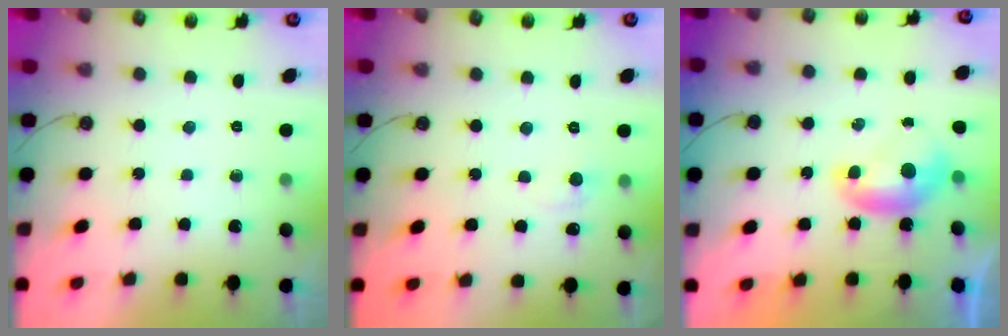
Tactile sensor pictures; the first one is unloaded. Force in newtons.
{"total": 0.6, "press": 0.2, "slide": 0.6}
{"total": 0.0}